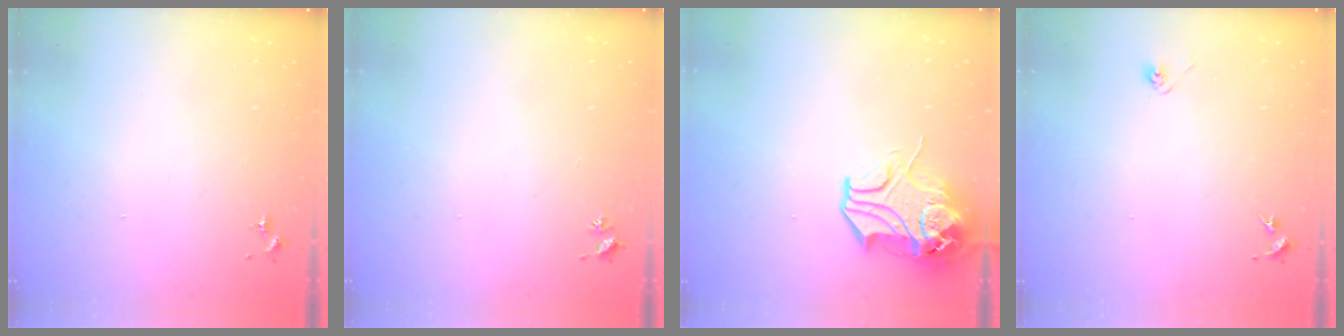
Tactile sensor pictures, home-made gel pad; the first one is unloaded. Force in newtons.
{"total": 2.6, "press": 2.6, "slide": 0.3}
{"total": 13.1, "press": 13.0, "slide": 1.9}
{"total": 3.0, "press": 2.6, "slide": 1.5}